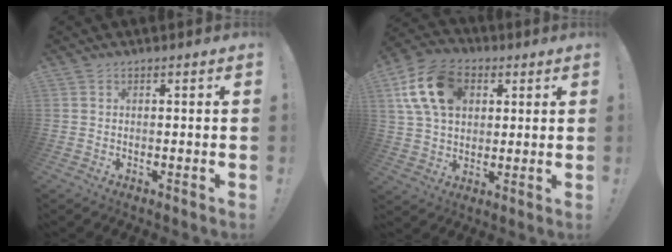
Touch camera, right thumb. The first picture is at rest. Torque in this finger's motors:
{"motor_torque": [0.43, 0.53, 1.21, 0.27, 0.12]}